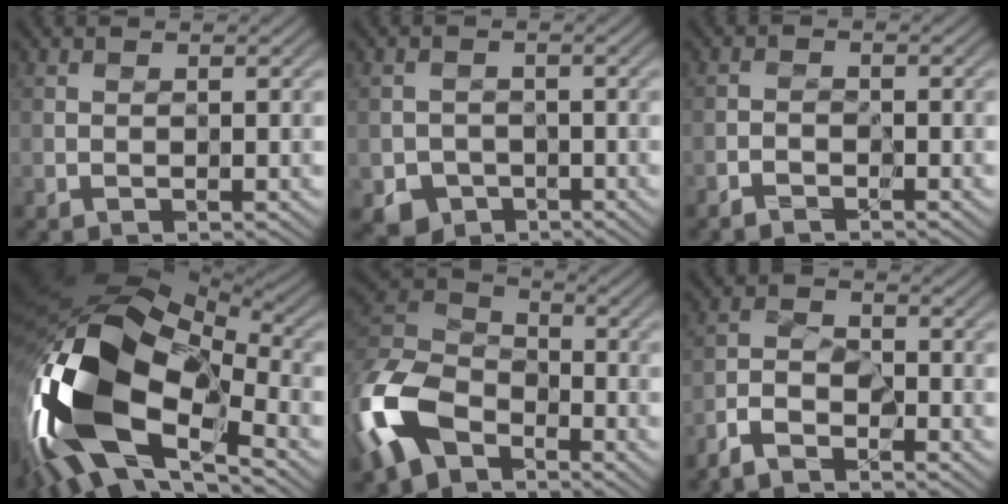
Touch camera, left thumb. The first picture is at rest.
{"total": 3.3, "force": [-1.8, 2.7, 0.7], "torque": [-0.016, -0.007, -0.036]}
{"total": 1.6, "force": [-1.5, 0.2, 0.4], "torque": [-0.009, 0.003, -0.032]}
{"total": 19.1, "force": [-6.2, 9.9, 15.1], "torque": [-0.326, -0.027, -0.104]}
{"total": 13.5, "force": [-6.5, 8.2, 8.6], "torque": [-0.229, -0.010, -0.149]}
{"total": 3.8, "force": [-3.4, 0.8, 1.5], "torque": [-0.033, 0.003, -0.079]}